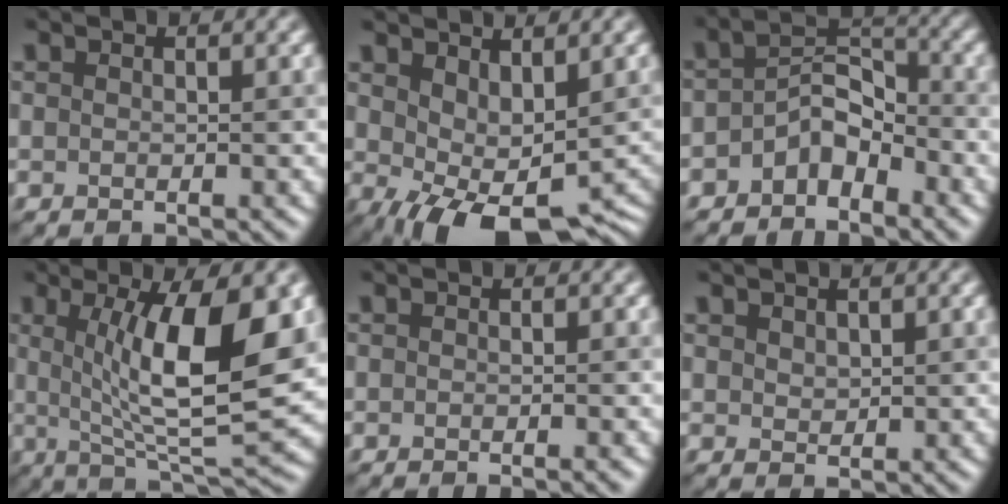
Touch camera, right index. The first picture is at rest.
{"total": 7.5, "force": [-1.0, 4.3, 6.0], "torque": [-0.097, -0.027, 0.007]}
{"total": 3.4, "force": [-2.2, 1.8, 1.8], "torque": [-0.039, 0.013, -0.042]}
{"total": 10.3, "force": [1.9, 2.4, 9.9], "torque": [-0.148, -0.008, 0.043]}
{"total": 1.3, "force": [-0.4, 0.7, 1.0], "torque": [0.007, -0.008, -0.016]}
{"total": 1.0, "force": [0.8, 0.4, -0.4], "torque": [-0.004, -0.002, 0.023]}